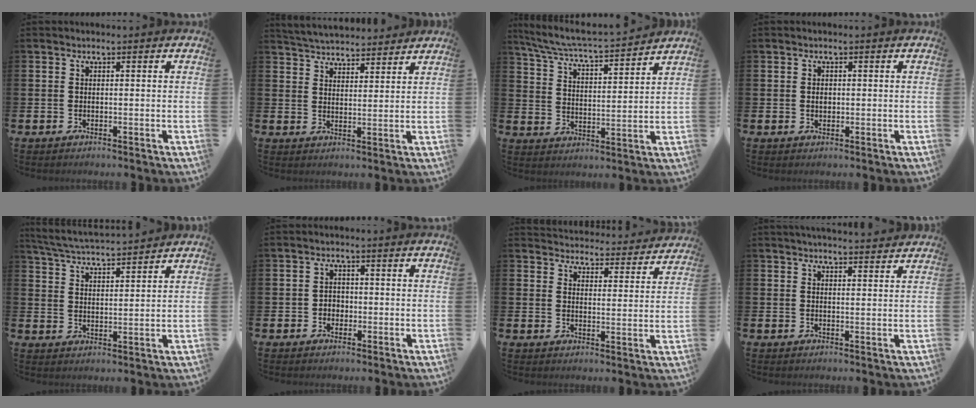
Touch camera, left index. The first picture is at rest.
{"total": 4.7, "force": [4.6, 0.7, -0.1], "torque": [-0.010, -0.030, 0.082]}
{"total": 5.9, "force": [5.7, 0.2, 1.6], "torque": [-0.064, -0.046, 0.096]}
{"total": 1.1, "force": [0.1, 0.8, 0.7], "torque": [0.002, 0.000, -0.003]}
{"total": 4.9, "force": [4.8, 0.2, 0.8], "torque": [-0.041, -0.029, 0.086]}
{"total": 1.9, "force": [-0.4, 1.7, 0.6], "torque": [0.001, -0.001, -0.015]}
{"total": 4.3, "force": [4.2, 0.6, 0.0], "torque": [-0.010, -0.038, 0.071]}
{"total": 2.8, "force": [2.7, 0.0, 0.2], "torque": [0.002, -0.018, 0.047]}